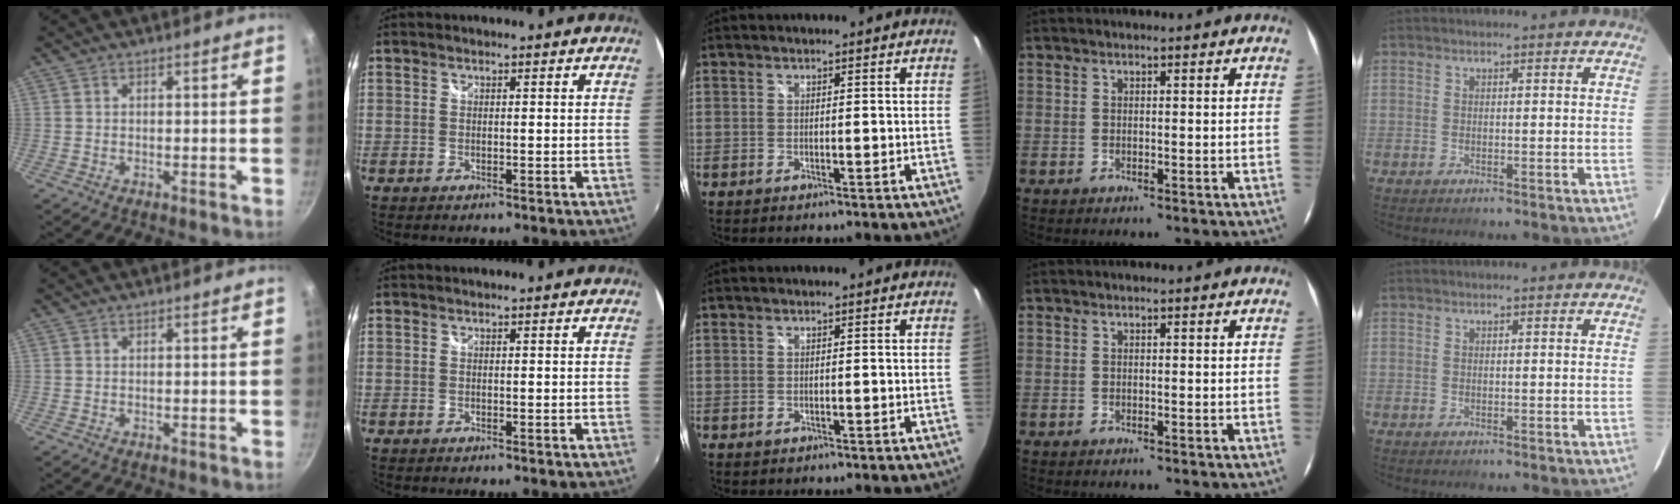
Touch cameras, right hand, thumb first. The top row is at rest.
{}